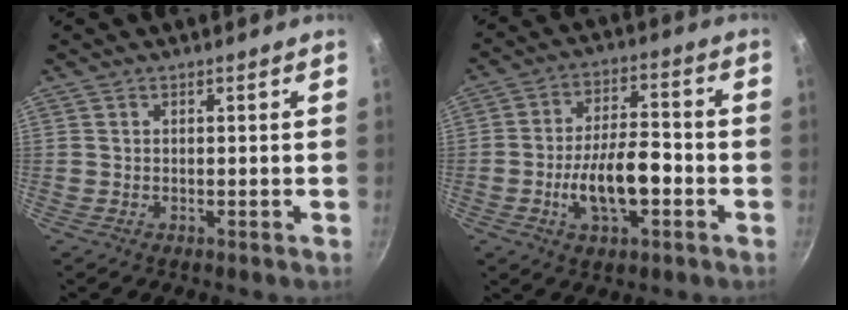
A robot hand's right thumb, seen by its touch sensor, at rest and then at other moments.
{"total": 12.1, "force": [-3.5, 5.7, 10.1], "torque": [-0.160, 0.035, -0.061]}